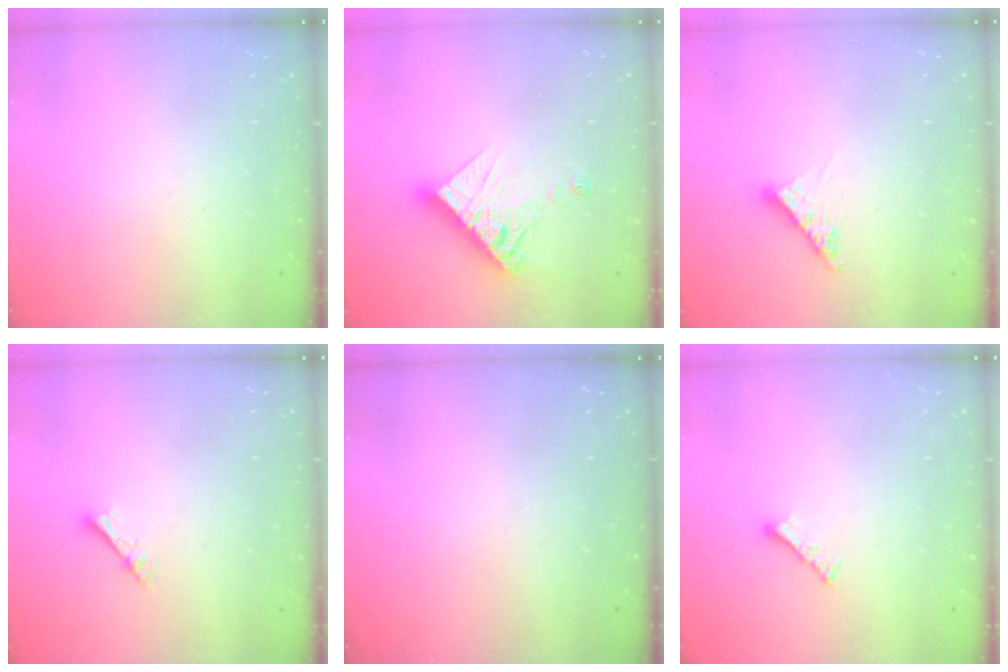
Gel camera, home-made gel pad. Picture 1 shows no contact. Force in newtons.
{"total": 12.7, "press": 12.6, "slide": 1.6}
{"total": 6.9, "press": 6.8, "slide": 0.7}
{"total": 2.3, "press": 2.3, "slide": 0.3}
{"total": 0.0}
{"total": 2.8, "press": 2.7, "slide": 0.6}